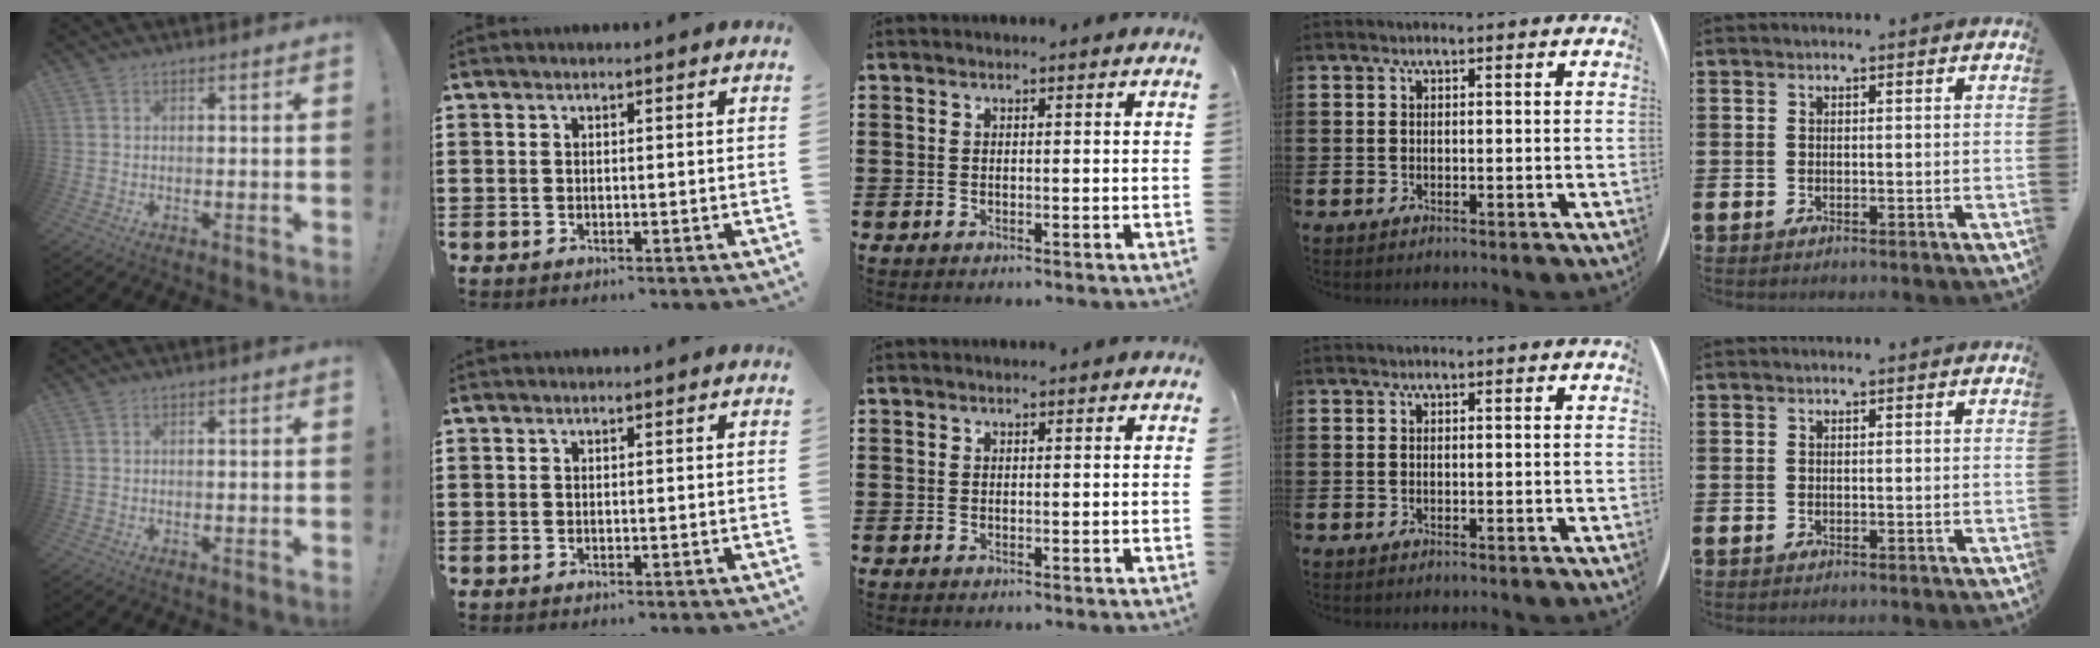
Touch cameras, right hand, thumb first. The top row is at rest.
{}